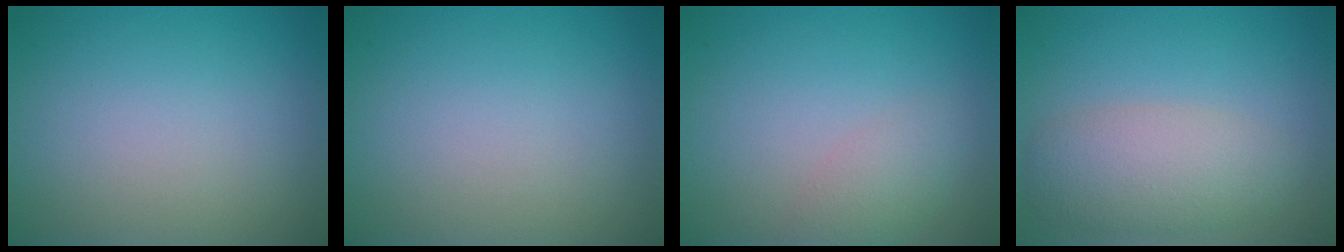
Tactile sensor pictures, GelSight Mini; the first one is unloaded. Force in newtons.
{"total": 0.0}
{"total": 2.1, "press": 2.1, "slide": 0.1}
{"total": 4.5, "press": 4.5, "slide": 0.2}